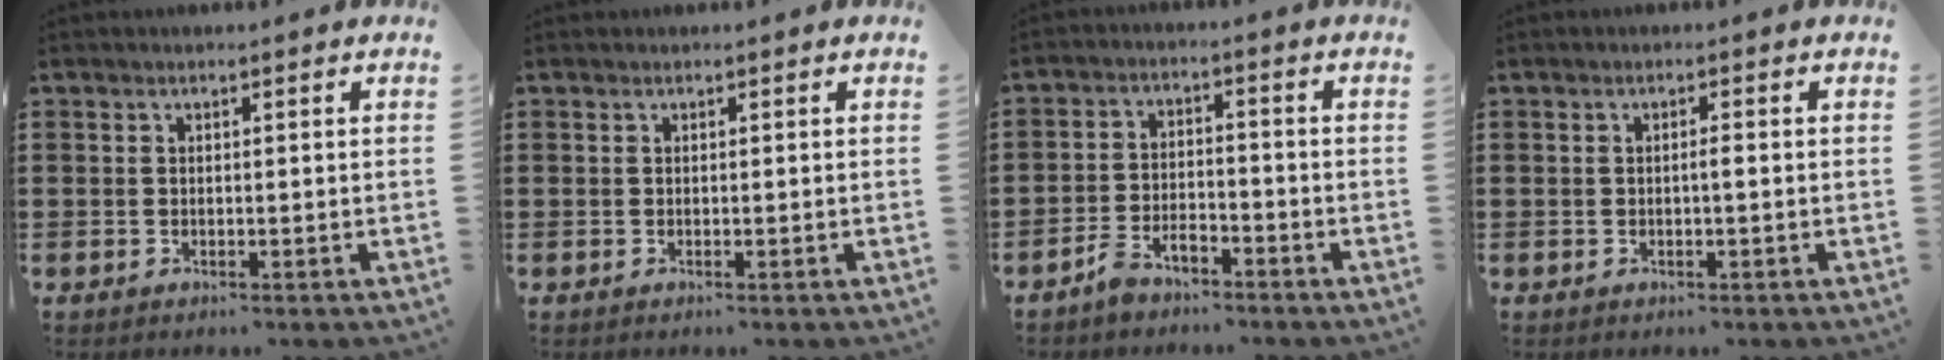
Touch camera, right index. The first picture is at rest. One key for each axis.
{"total": 0.0}
{"total": 3.9, "fx": -3.4, "fy": 1.3, "fz": 1.4, "tx": -0.041, "ty": 0.008, "tz": -0.071}
{"total": 0.8, "fx": -0.3, "fy": 0.0, "fz": 0.8, "tx": -0.015, "ty": -0.003, "tz": -0.005}